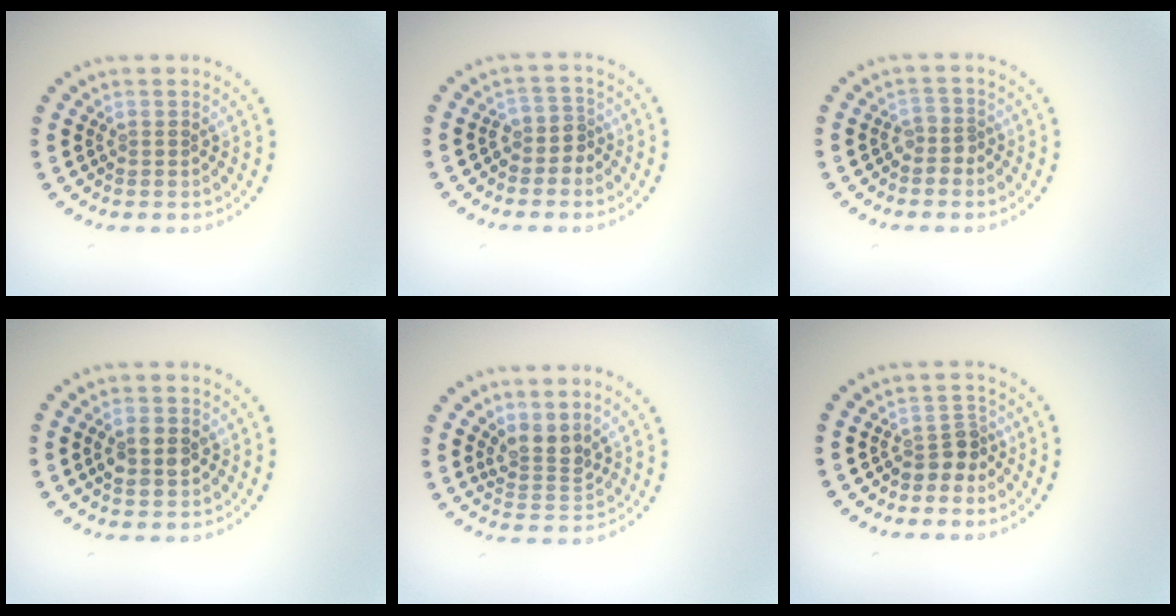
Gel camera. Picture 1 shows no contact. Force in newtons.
{"total": 2.0, "press": 1.6, "slide": 1.2}
{"total": 1.5, "press": 1.0, "slide": 1.0}
{"total": 2.9, "press": 2.9, "slide": 0.2}
{"total": 2.6, "press": 1.9, "slide": 1.7}
{"total": 2.2, "press": 1.7, "slide": 1.4}